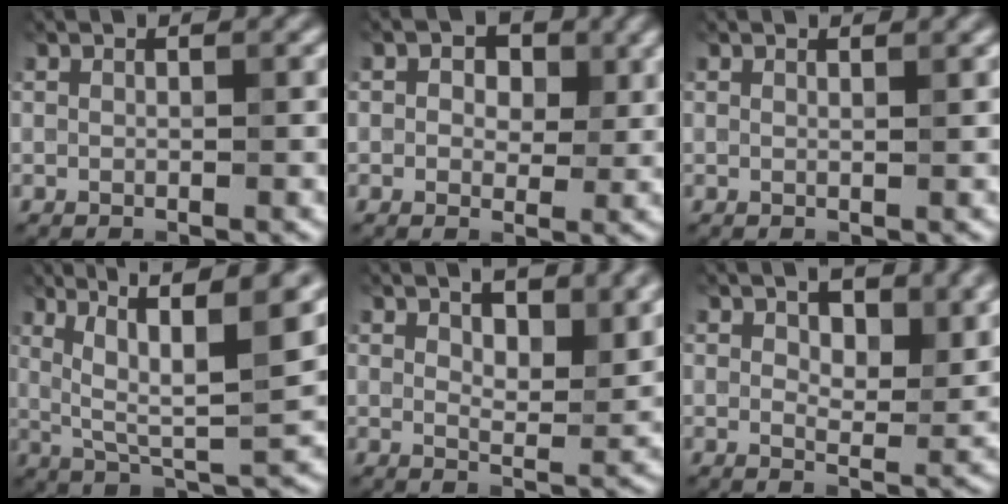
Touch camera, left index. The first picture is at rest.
{"total": 3.9, "force": [1.4, 2.7, 2.5], "torque": [-0.027, 0.001, 0.003]}
{"total": 0.8, "force": [0.7, 0.2, 0.4], "torque": [0.000, 0.001, 0.008]}
{"total": 9.7, "force": [4.4, 2.4, 8.3], "torque": [-0.135, 0.009, 0.077]}
{"total": 6.9, "force": [4.0, 2.6, 5.0], "torque": [-0.059, 0.008, 0.058]}
{"total": 5.7, "force": [3.0, 2.5, 4.1], "torque": [-0.057, -0.004, 0.051]}